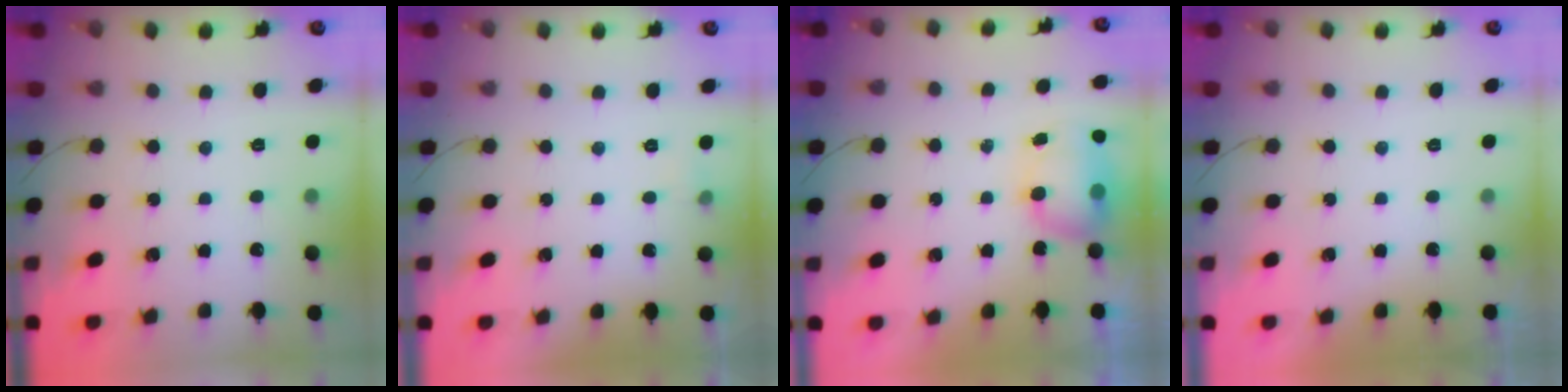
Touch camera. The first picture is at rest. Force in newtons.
{"total": 7.0, "press": 2.6, "slide": 6.5}
{"total": 8.4, "press": 7.9, "slide": 2.6}
{"total": 0.0}